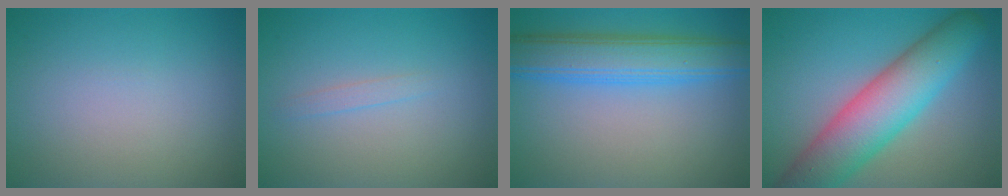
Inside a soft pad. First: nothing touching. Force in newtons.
{"total": 0.8, "press": 0.8, "slide": 0.1}
{"total": 6.5, "press": 6.5, "slide": 0.1}
{"total": 9.1, "press": 9.1, "slide": 0.4}